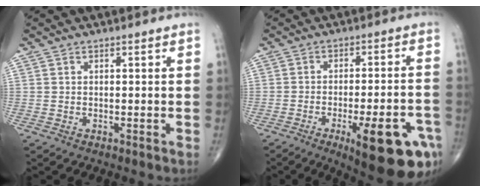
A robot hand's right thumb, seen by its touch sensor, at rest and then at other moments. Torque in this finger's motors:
{"motor_torque": [2.12, 1.97, 0.27, -0.34, 0.45]}